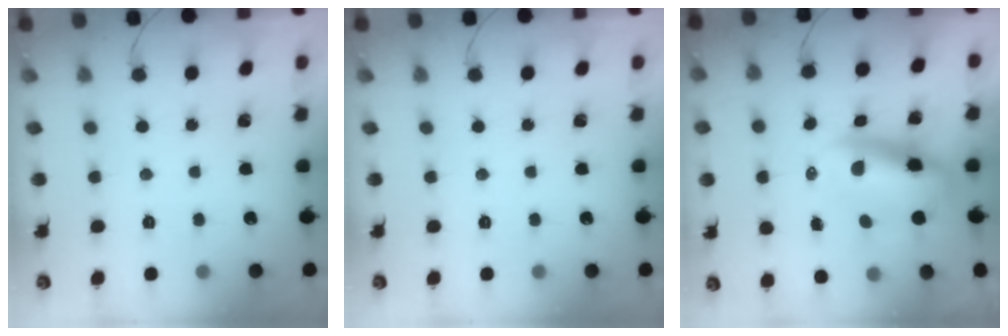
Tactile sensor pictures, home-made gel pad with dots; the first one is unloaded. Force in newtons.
{"total": 0.0}
{"total": 7.5, "press": 7.2, "slide": 2.1}